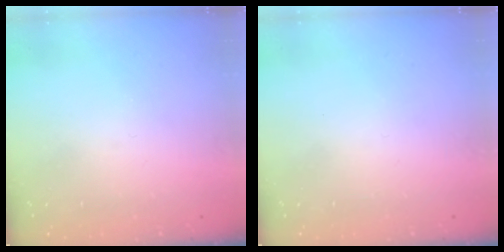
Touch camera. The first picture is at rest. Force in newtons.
{"total": 1.8, "press": 1.8, "slide": 0.2}